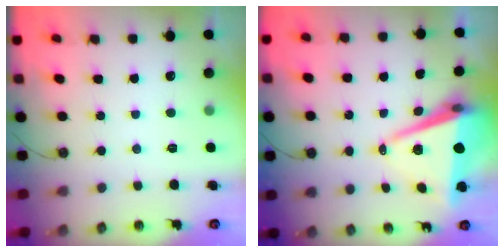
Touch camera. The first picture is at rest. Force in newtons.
{"total": 9.8, "press": 8.8, "slide": 4.2}